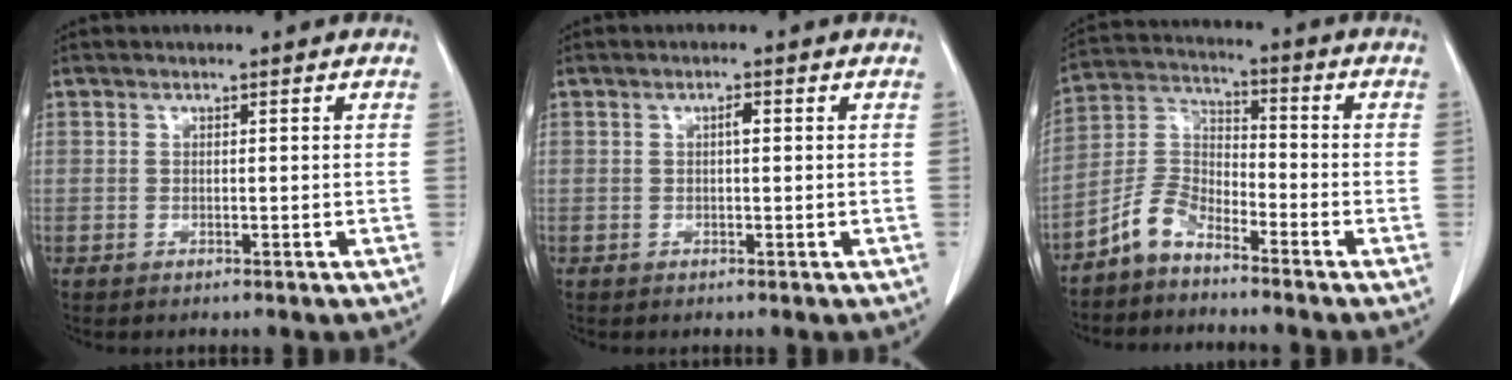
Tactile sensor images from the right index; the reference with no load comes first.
{"total": 1.1, "force": [0.2, 0.3, 1.1], "torque": [-0.018, 0.004, 0.001]}
{"total": 6.4, "force": [-5.1, 2.5, 2.8], "torque": [-0.067, 0.011, -0.111]}